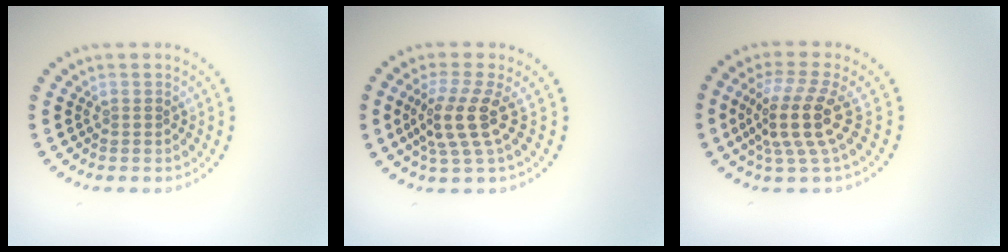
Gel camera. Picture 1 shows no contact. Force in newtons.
{"total": 3.8, "press": 3.0, "slide": 2.3}
{"total": 4.6, "press": 3.4, "slide": 3.0}